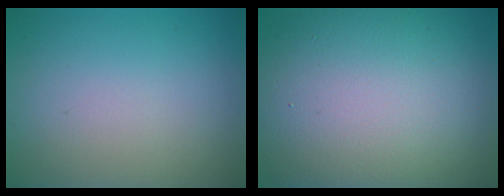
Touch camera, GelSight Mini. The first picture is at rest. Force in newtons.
{"total": 15.9, "press": 15.9, "slide": 1.1}